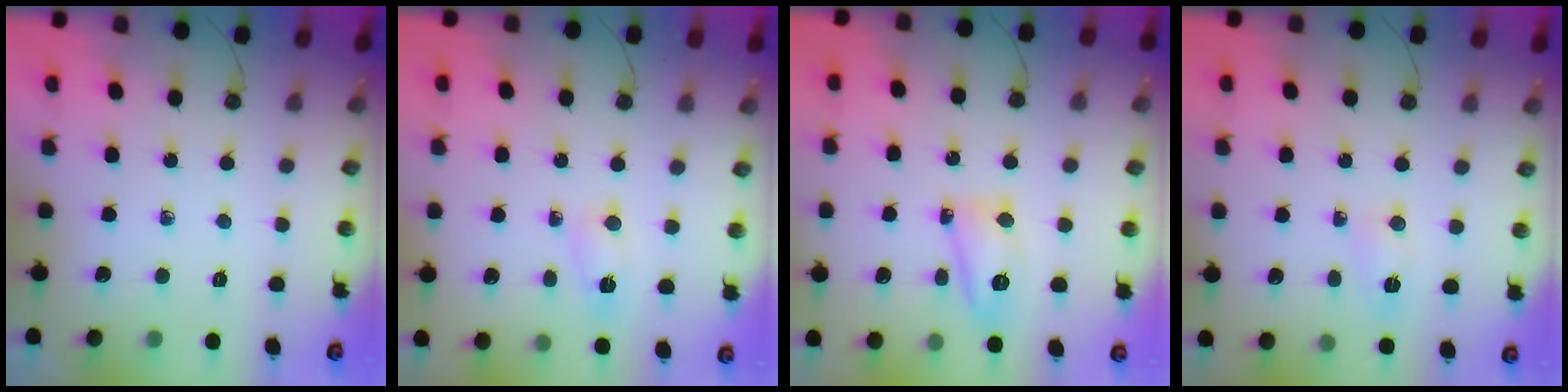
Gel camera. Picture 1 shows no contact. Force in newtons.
{"total": 3.1, "press": 3.0, "slide": 0.4}
{"total": 11.4, "press": 11.3, "slide": 1.0}
{"total": 13.3, "press": 3.3, "slide": 12.8}